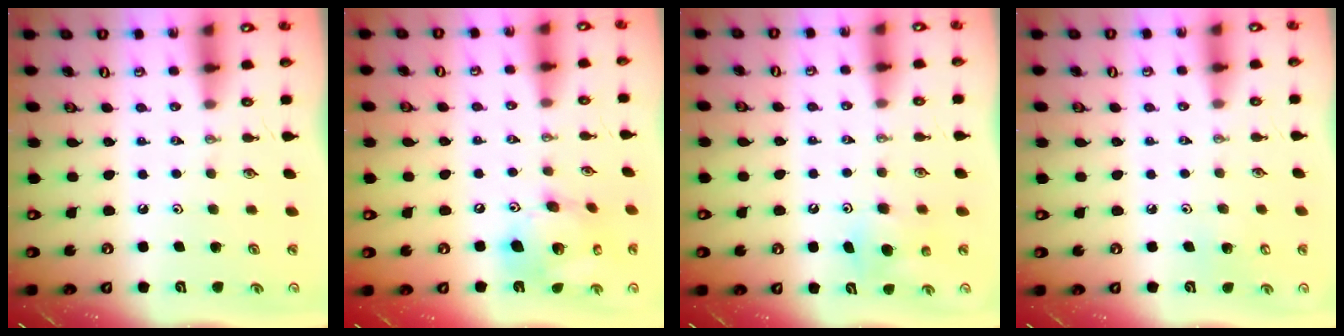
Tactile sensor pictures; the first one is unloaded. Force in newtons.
{"total": 16.7, "press": 16.4, "slide": 3.2}
{"total": 6.0, "press": 6.0, "slide": 0.3}
{"total": 5.0, "press": 4.9, "slide": 0.4}